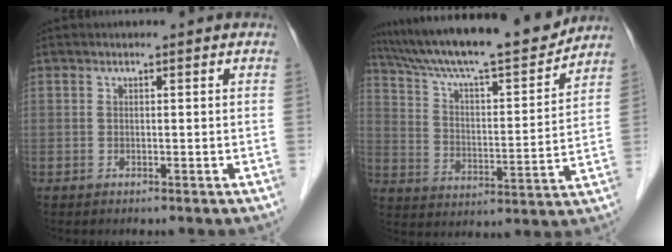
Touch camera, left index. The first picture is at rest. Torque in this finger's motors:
{"motor_torque": [-0.07, -0.41, 0.63, 0.14]}